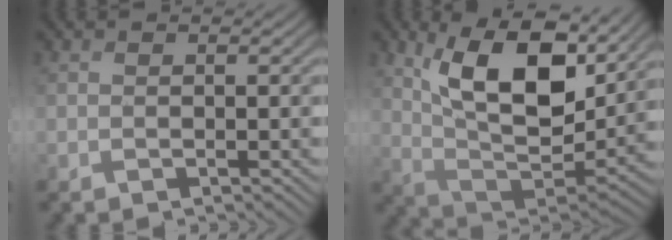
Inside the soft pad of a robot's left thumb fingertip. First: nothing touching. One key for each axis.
{"total": 14.6, "fx": 6.5, "fy": 7.2, "fz": 10.8, "tx": -0.210, "ty": -0.013, "tz": 0.125}